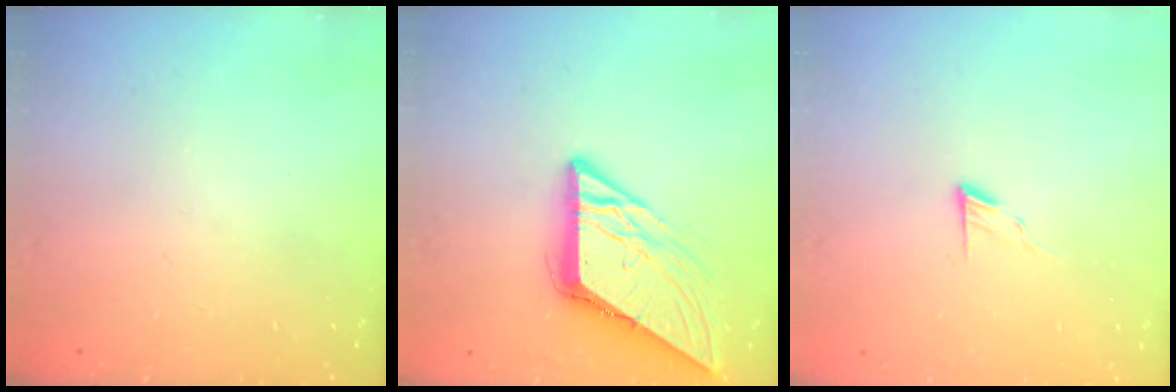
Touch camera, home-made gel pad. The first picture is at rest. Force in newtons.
{"total": 8.8, "press": 8.8, "slide": 0.9}
{"total": 6.0, "press": 5.9, "slide": 0.6}